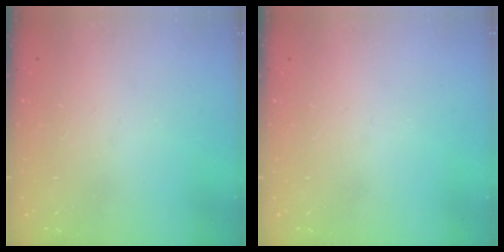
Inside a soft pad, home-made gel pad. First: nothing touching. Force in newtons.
{"total": 0.0}